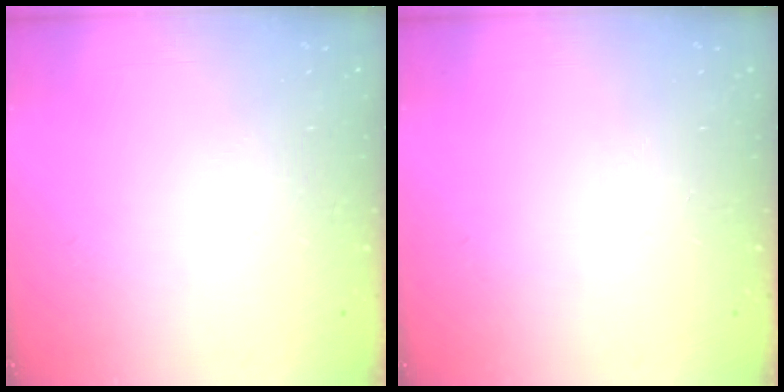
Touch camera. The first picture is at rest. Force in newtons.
{"total": 0.0}